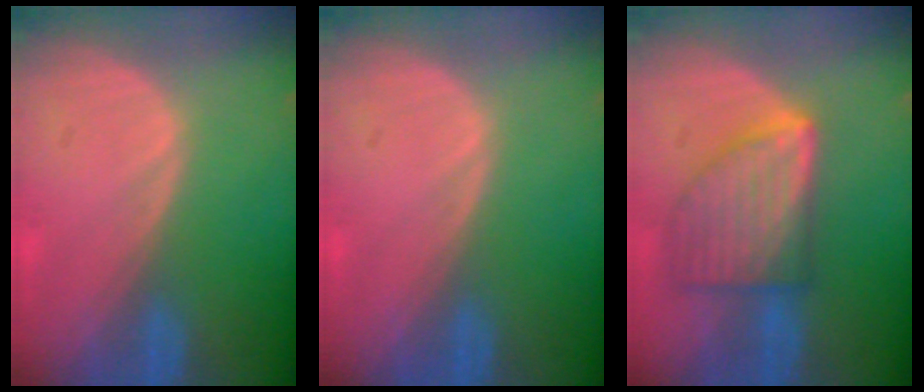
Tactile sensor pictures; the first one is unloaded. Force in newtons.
{"total": 0.0}
{"total": 7.9, "press": 7.9, "slide": 0.3}